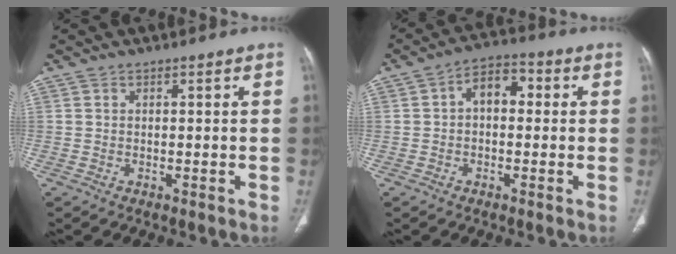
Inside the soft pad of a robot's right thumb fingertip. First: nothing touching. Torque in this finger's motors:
{"motor_torque": [1.60, 3.10, 0.55, -0.39, 0.00]}